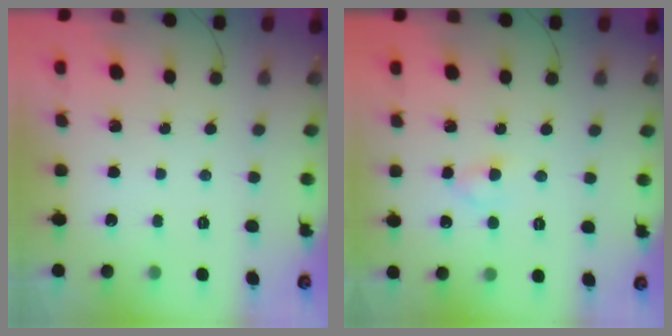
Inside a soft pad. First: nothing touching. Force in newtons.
{"total": 2.6, "press": 2.5, "slide": 0.9}